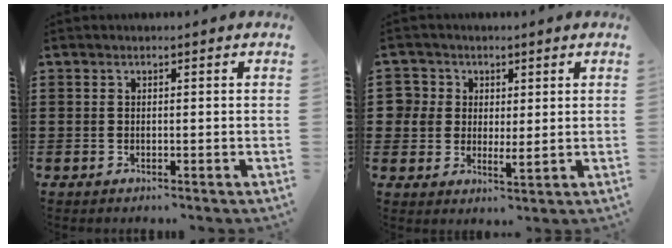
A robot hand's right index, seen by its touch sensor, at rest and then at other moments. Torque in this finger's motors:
{"motor_torque": [0.35, -0.28, 0.19, 0.05]}